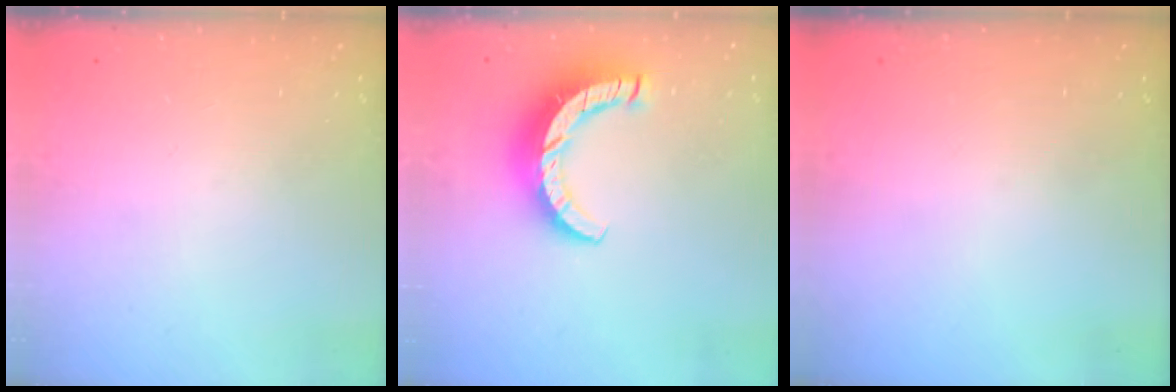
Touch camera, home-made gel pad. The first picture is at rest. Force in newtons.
{"total": 10.4, "press": 10.4, "slide": 1.1}
{"total": 0.0}